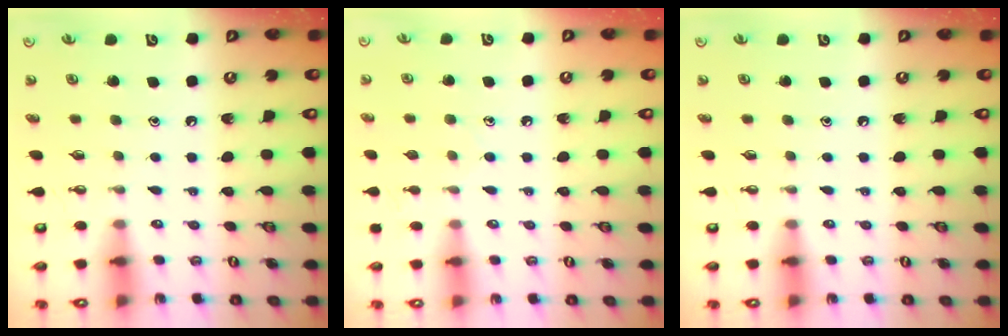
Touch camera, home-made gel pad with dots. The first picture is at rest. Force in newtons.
{"total": 5.0, "press": 4.9, "slide": 0.5}
{"total": 0.0}